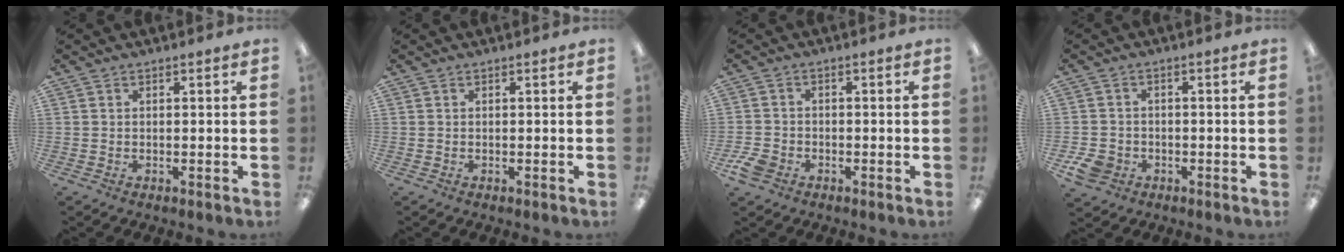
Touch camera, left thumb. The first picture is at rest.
{"total": 0.0}
{"total": 4.5, "force": [-2.9, 3.1, 1.6], "torque": [-0.039, 0.008, -0.055]}
{"total": 5.0, "force": [-2.7, 4.0, 1.5], "torque": [-0.041, 0.009, -0.051]}